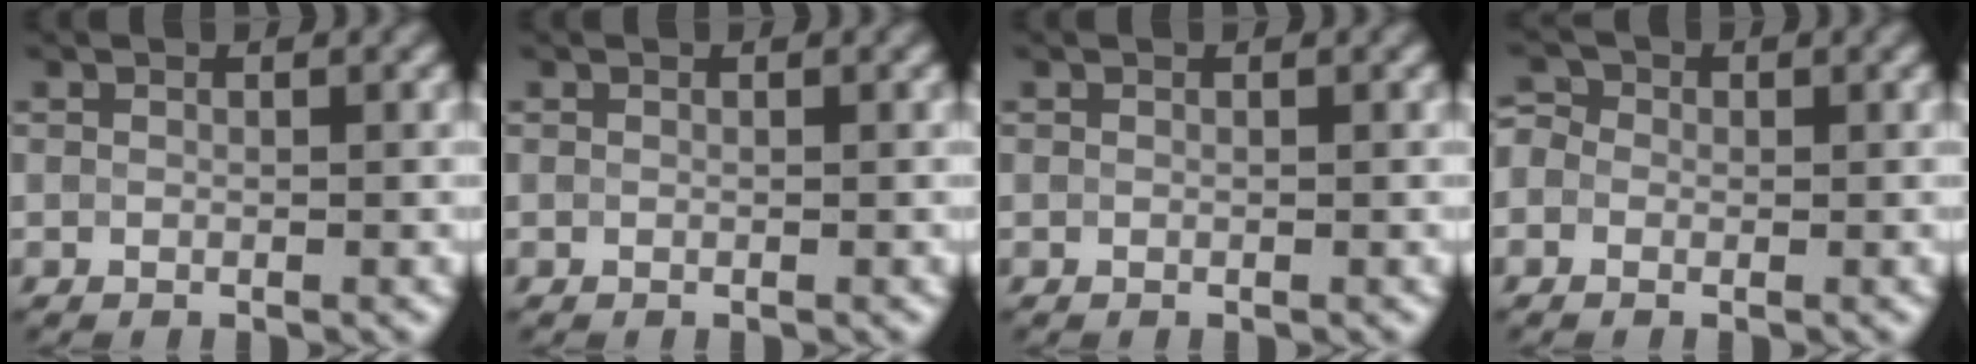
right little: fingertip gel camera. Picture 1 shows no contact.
{"total": 0.0}
{"total": 0.0}
{"total": 2.2, "force": [0.3, 1.9, 0.9], "torque": [-0.003, 0.013, -0.019]}